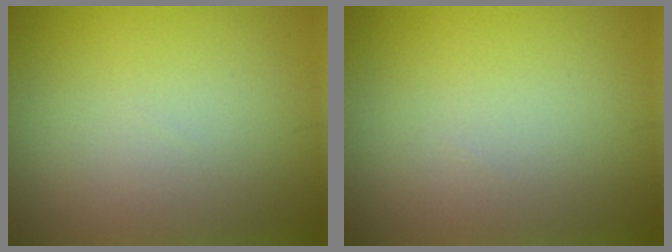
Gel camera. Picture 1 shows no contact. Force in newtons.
{"total": 0.0}